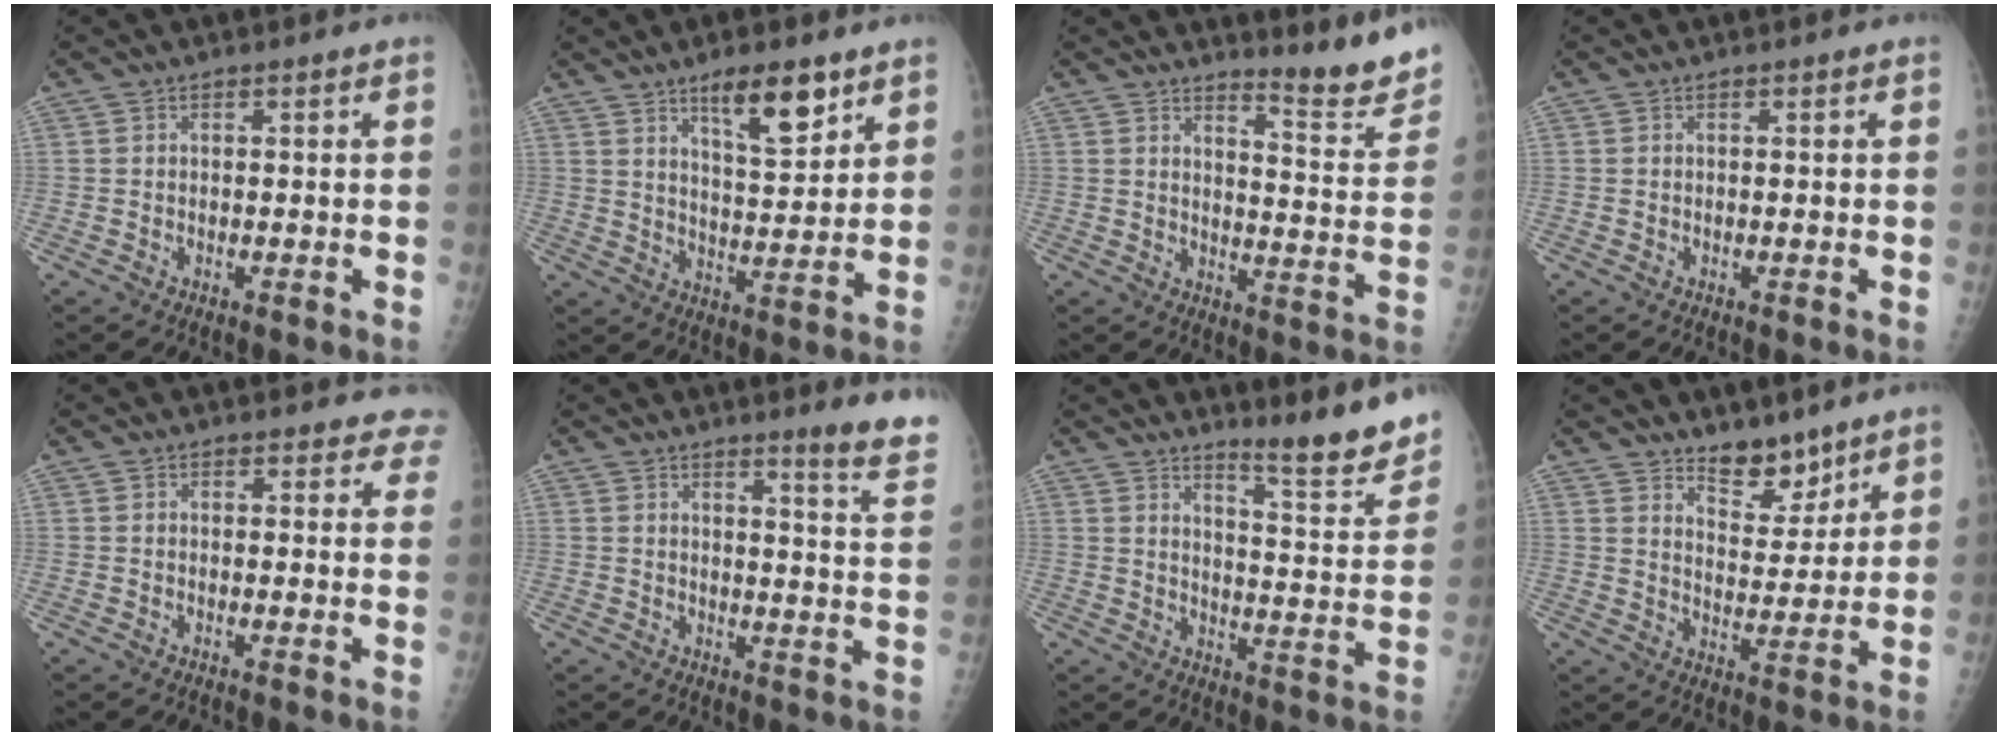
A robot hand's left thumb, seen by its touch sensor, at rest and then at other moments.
{"total": 10.3, "force": [6.5, 3.0, 7.4], "torque": [-0.103, -0.044, 0.110]}
{"total": 10.8, "force": [9.5, 0.4, 5.2], "torque": [-0.058, -0.097, 0.131]}
{"total": 0.0}
{"total": 4.1, "force": [3.6, 2.0, 0.0], "torque": [0.042, -0.015, 0.013]}
{"total": 8.7, "force": [7.0, -0.1, 5.2], "torque": [-0.050, -0.057, 0.070]}
{"total": 11.2, "force": [9.4, 0.7, 6.0], "torque": [-0.069, -0.081, 0.134]}
{"total": 7.8, "force": [6.3, 3.4, 3.1], "torque": [-0.020, -0.052, 0.108]}